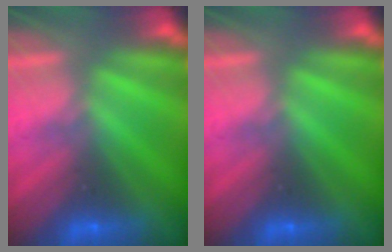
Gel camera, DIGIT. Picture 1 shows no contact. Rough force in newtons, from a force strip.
{"total": 0.0}